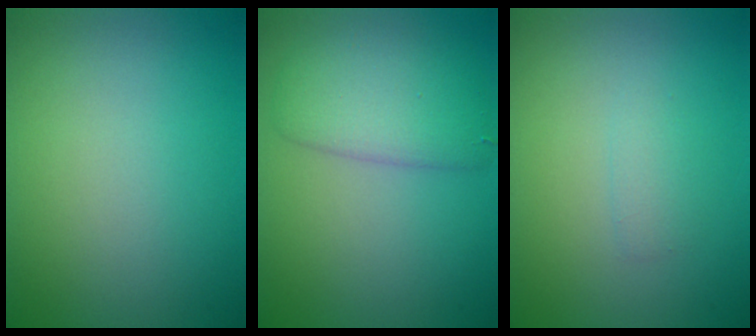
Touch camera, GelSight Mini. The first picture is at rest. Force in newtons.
{"total": 4.2, "press": 4.2, "slide": 0.1}
{"total": 1.0, "press": 1.0, "slide": 0.1}